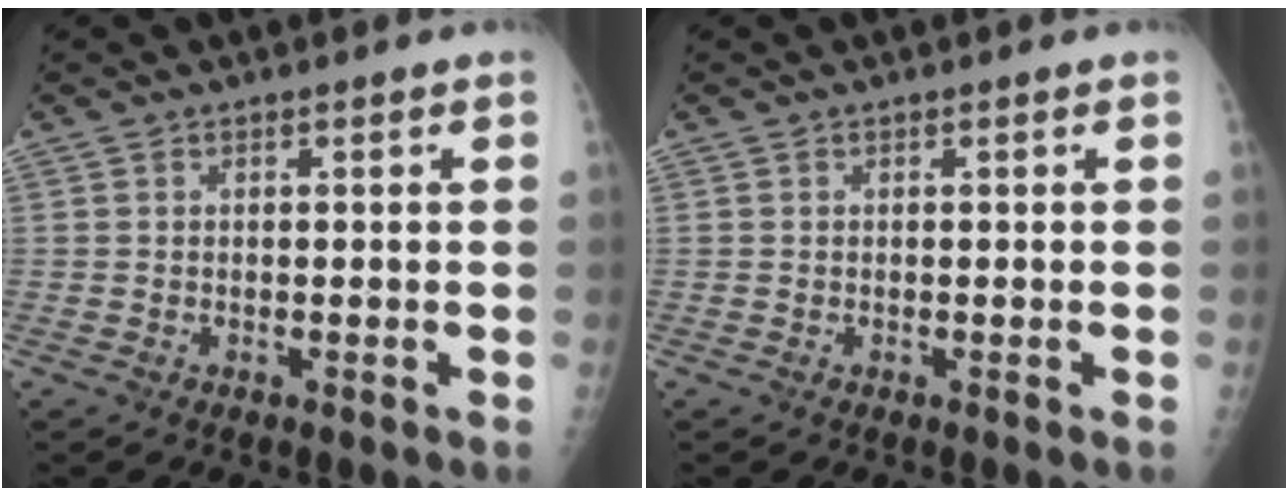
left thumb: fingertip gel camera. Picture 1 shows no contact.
{"total": 0.0}